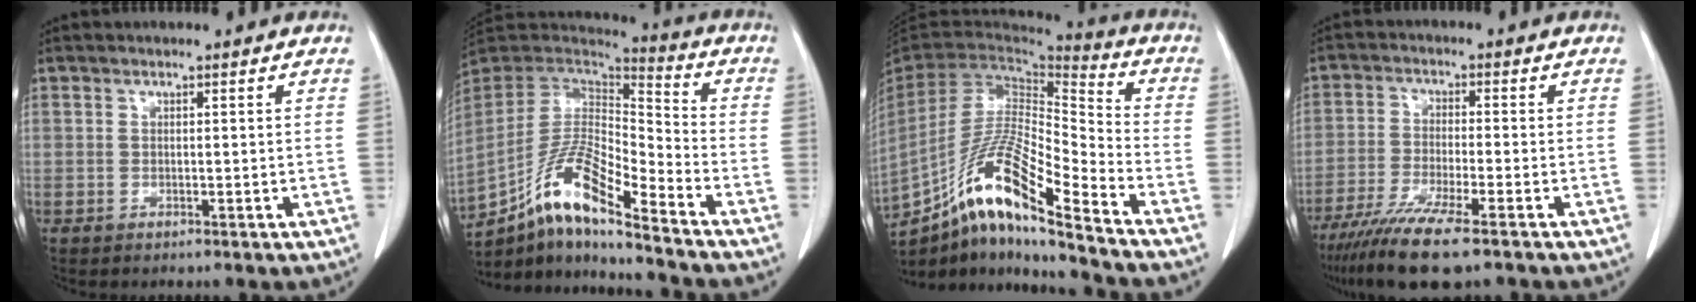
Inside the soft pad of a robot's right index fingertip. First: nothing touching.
{"total": 14.9, "force": [-10.4, 1.7, 10.5], "torque": [-0.201, 0.011, -0.192]}
{"total": 19.9, "force": [-14.5, 0.7, 13.6], "torque": [-0.294, -0.017, -0.273]}
{"total": 10.7, "force": [-7.8, 0.7, 7.4], "torque": [-0.127, -0.028, -0.128]}